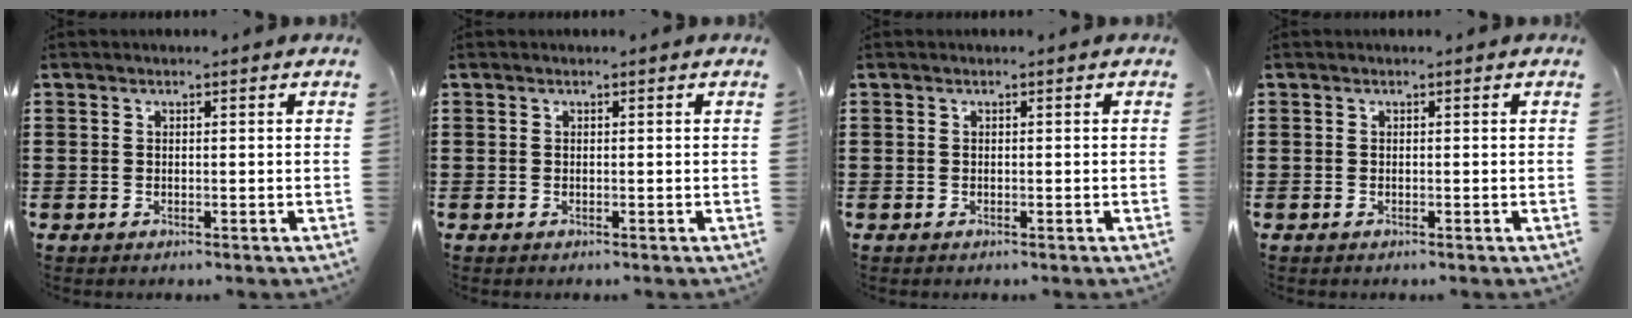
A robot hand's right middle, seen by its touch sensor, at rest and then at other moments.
{"total": 0.0}
{"total": 0.0}
{"total": 0.0}